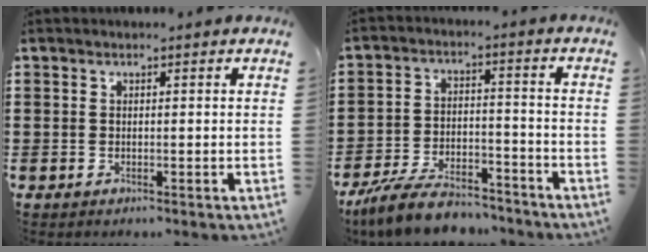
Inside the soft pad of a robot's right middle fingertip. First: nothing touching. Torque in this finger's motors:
{"motor_torque": [2.14, 0.00, 0.24, 0.14]}